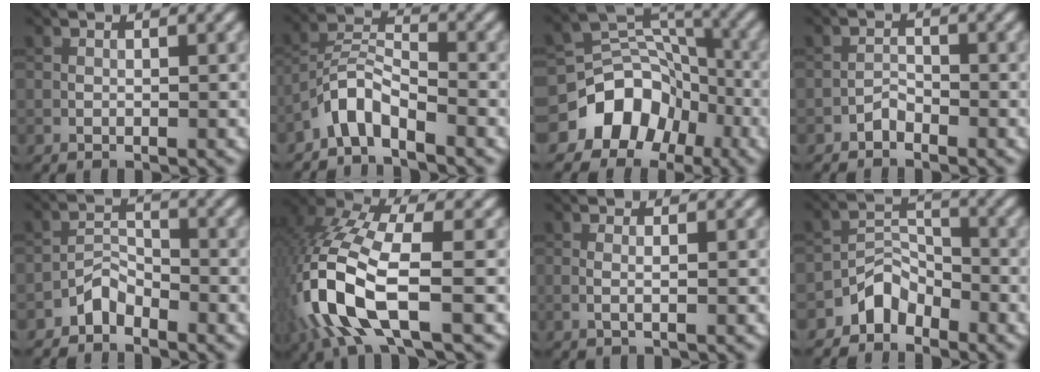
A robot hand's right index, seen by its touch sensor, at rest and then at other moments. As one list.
[{"total": 3.6, "force": [-3.0, 1.0, 1.8], "torque": [-0.034, 0.013, -0.065]}, {"total": 7.1, "force": [-3.8, 5.5, 2.5], "torque": [-0.022, 0.005, -0.076]}, {"total": 1.1, "force": [-1.0, 0.4, 0.2], "torque": [-0.003, 0.007, -0.021]}, {"total": 2.2, "force": [-1.9, 0.8, 0.6], "torque": [-0.008, 0.013, -0.040]}, {"total": 10.2, "force": [-3.3, 4.3, 8.6], "torque": [-0.201, 0.000, -0.069]}, {"total": 1.1, "force": [0.0, 0.3, 1.1], "torque": [-0.018, 0.001, -0.005]}, {"total": 2.9, "force": [-2.4, 1.5, 0.7], "torque": [-0.006, 0.016, -0.046]}]